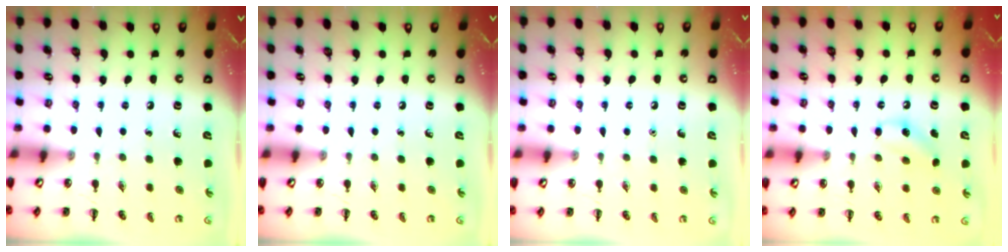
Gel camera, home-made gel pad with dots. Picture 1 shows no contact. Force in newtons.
{"total": 0.0}
{"total": 1.6, "press": 1.5, "slide": 0.1}
{"total": 5.7, "press": 5.4, "slide": 1.6}